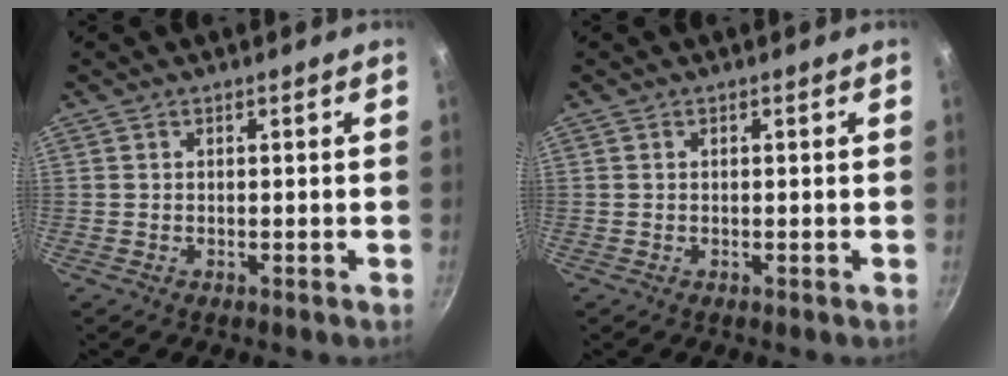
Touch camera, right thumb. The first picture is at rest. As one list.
[{"total": 0.0}]